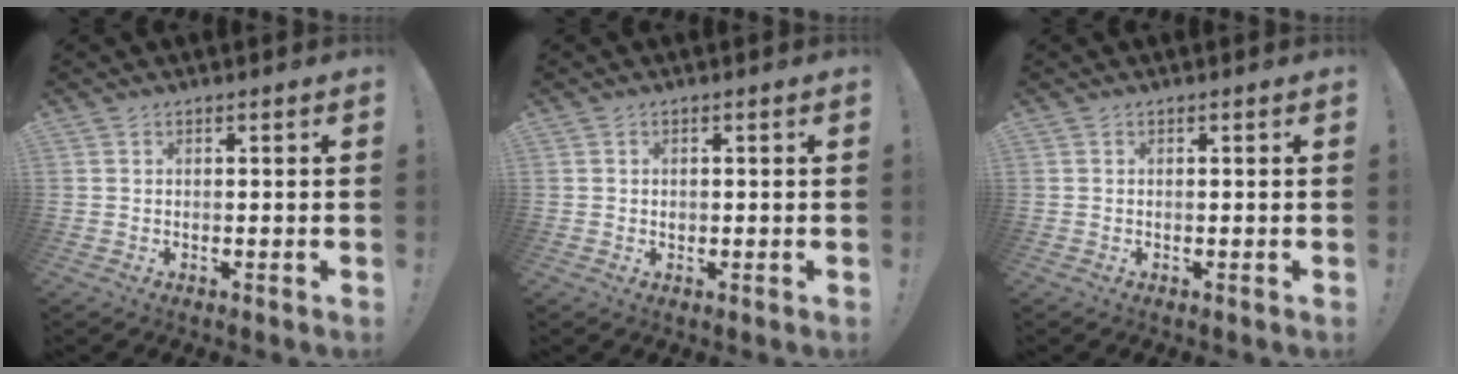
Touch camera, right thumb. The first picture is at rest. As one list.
[{"total": 0.8, "force": [0.2, 0.8, 0.1], "torque": [0.004, 0.001, 0.001]}, {"total": 0.0}]